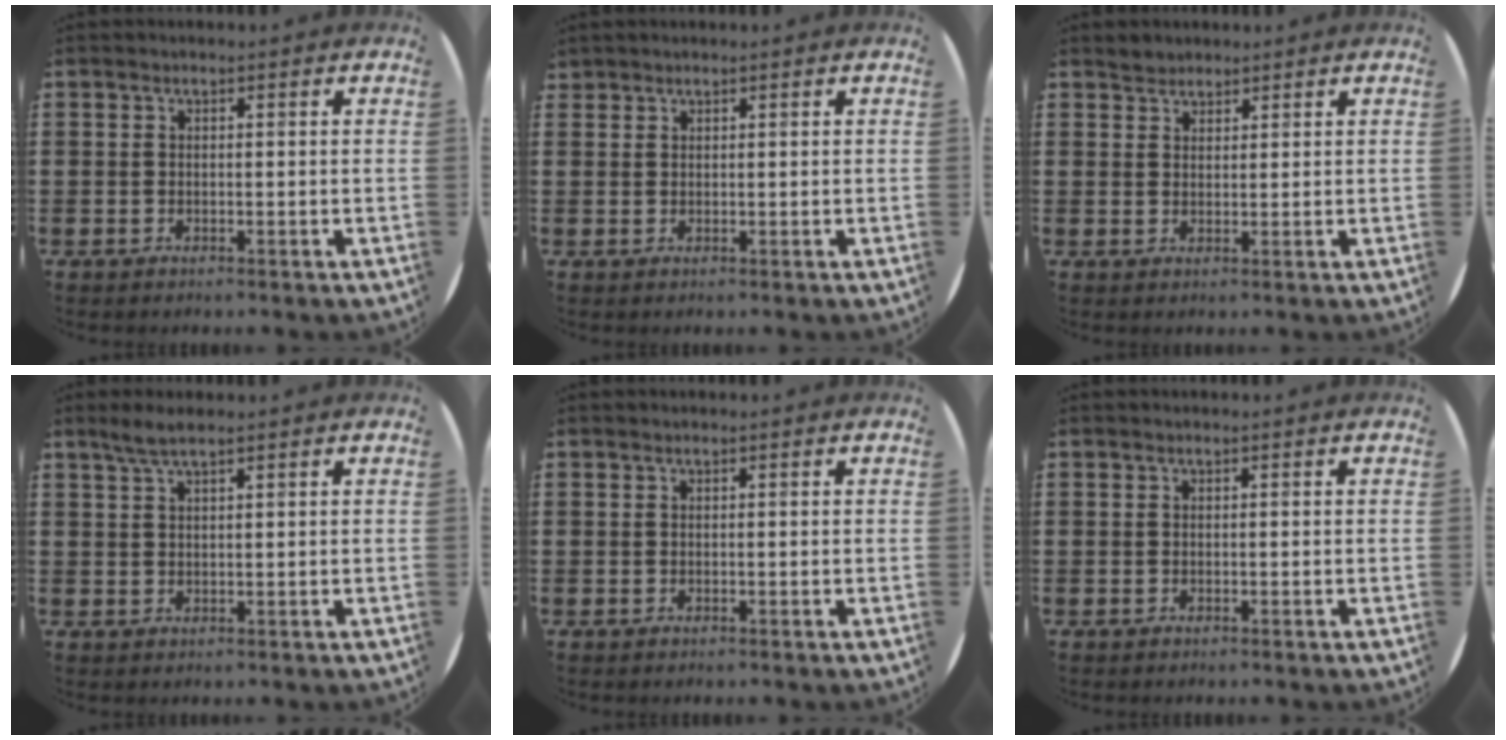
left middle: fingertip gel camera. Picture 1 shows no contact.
{"total": 0.8, "force": [0.8, 0.2, -0.2], "torque": [0.003, 0.003, 0.015]}
{"total": 1.8, "force": [1.7, 0.6, -0.2], "torque": [0.001, 0.002, 0.034]}
{"total": 2.6, "force": [2.0, 0.3, 1.6], "torque": [-0.034, 0.003, 0.035]}
{"total": 0.0}
{"total": 0.0}